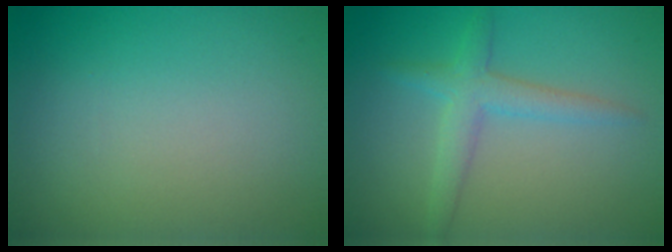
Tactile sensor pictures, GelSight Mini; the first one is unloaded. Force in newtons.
{"total": 2.9, "press": 2.9, "slide": 0.1}